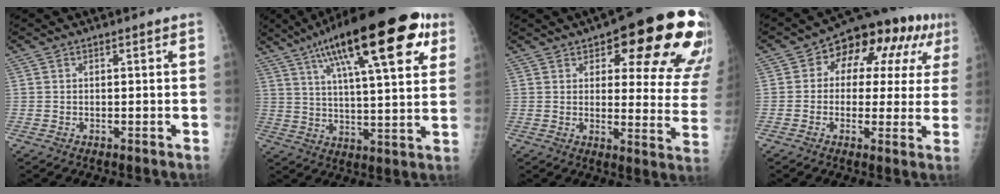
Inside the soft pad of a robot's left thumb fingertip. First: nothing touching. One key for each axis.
{"total": 25.6, "fx": 12.8, "fy": 7.3, "fz": 21.0, "tx": -0.314, "ty": -0.006, "tz": 0.195}
{"total": 22.4, "fx": 11.4, "fy": 7.7, "fz": 17.6, "tx": -0.176, "ty": -0.033, "tz": 0.130}
{"total": 15.3, "fx": 4.8, "fy": 8.9, "fz": 11.5, "tx": -0.105, "ty": 0.026, "tz": 0.056}